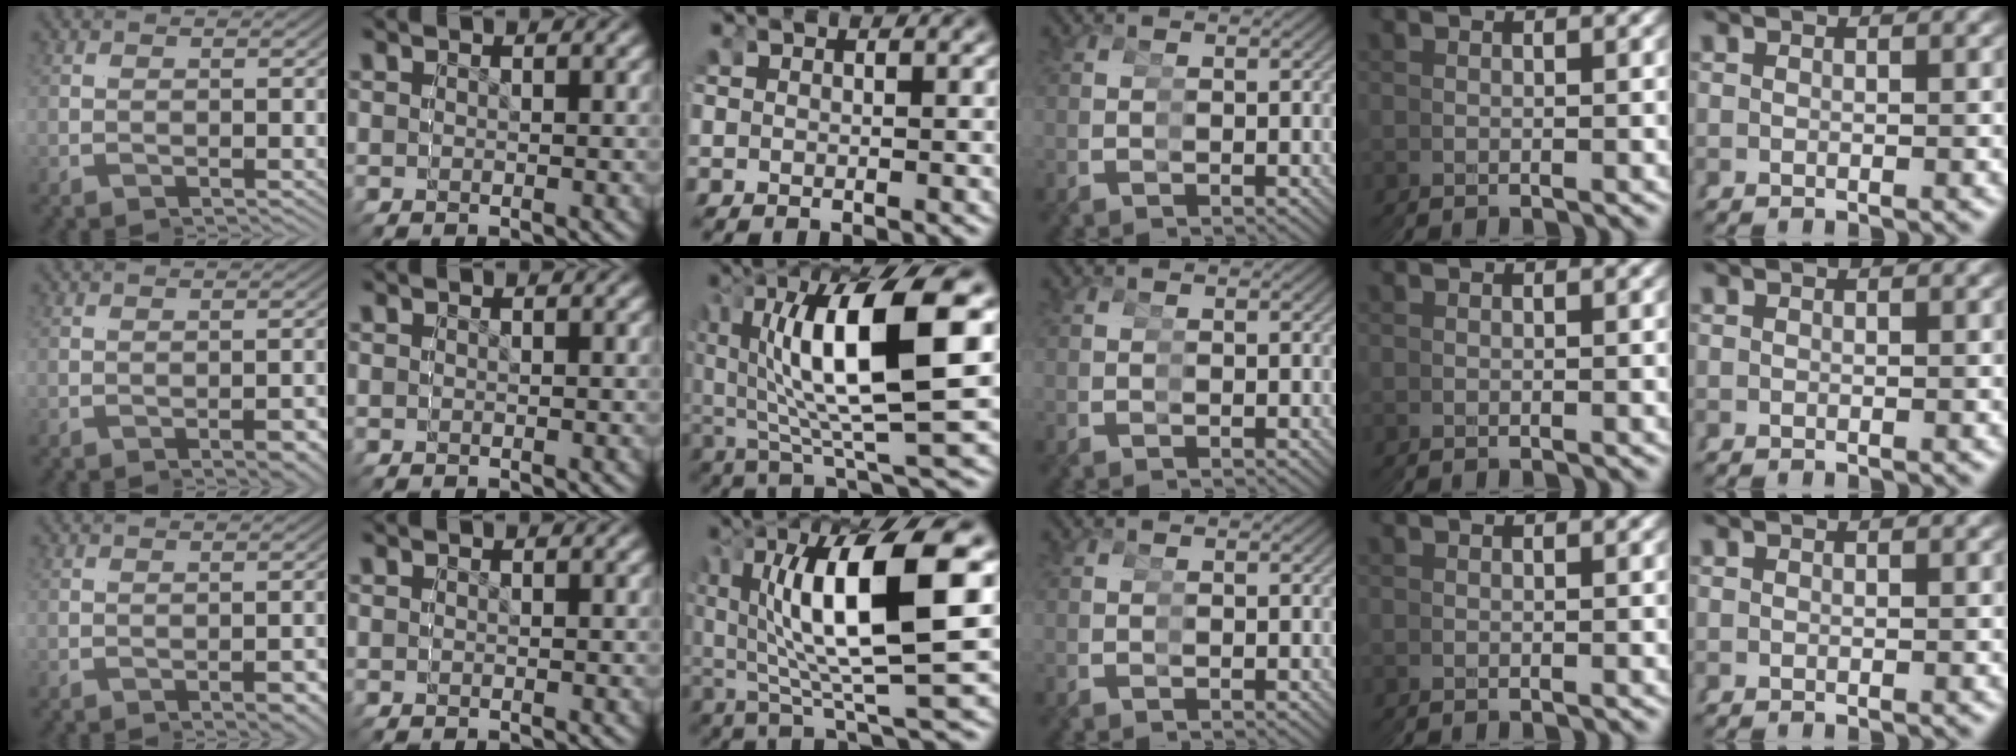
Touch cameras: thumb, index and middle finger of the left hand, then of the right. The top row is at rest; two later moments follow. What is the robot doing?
{"motion": "grasp_and_lifting", "object": "cubes"}